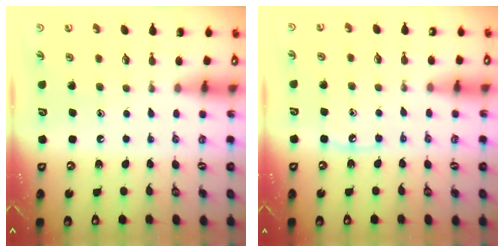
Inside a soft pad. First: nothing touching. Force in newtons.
{"total": 4.1, "press": 4.0, "slide": 0.6}